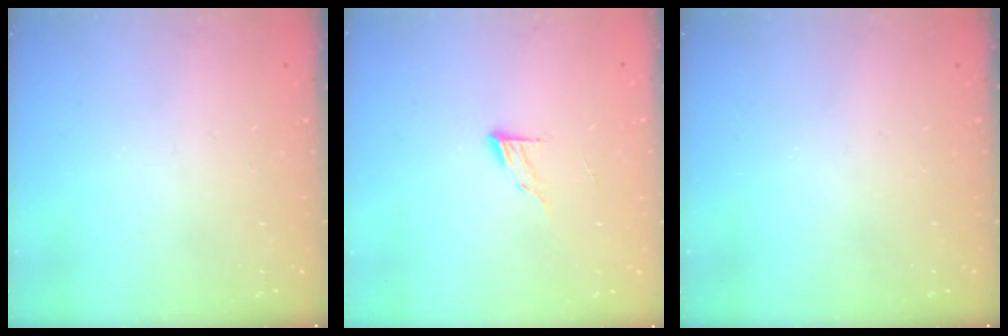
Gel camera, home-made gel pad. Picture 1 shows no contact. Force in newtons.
{"total": 4.6, "press": 4.5, "slide": 0.5}
{"total": 0.0}